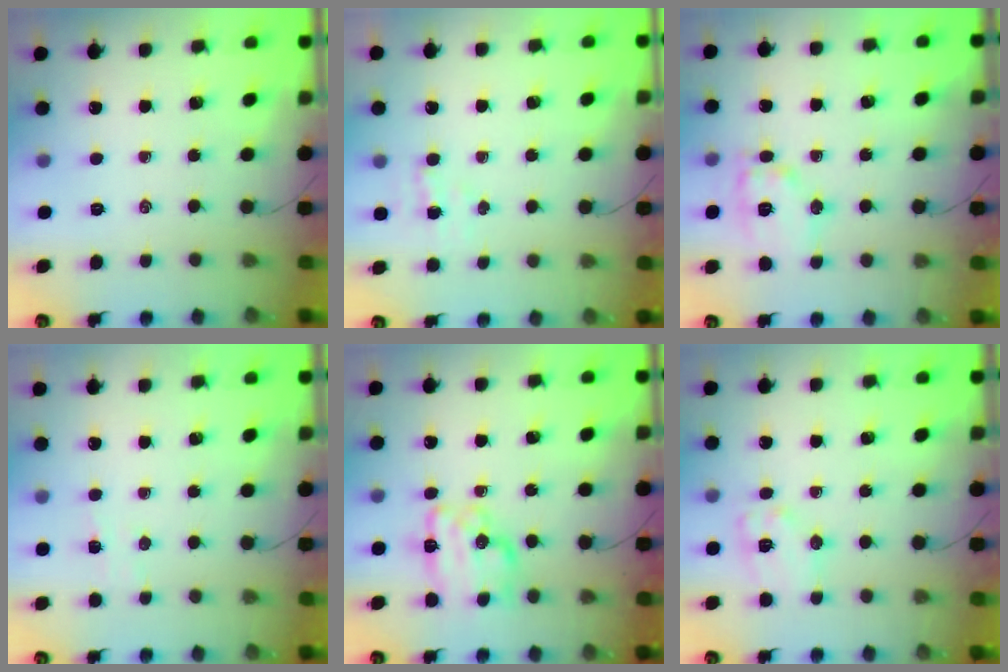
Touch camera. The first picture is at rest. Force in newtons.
{"total": 3.0, "press": 2.9, "slide": 0.9}
{"total": 10.8, "press": 10.7, "slide": 0.5}
{"total": 3.4, "press": 3.3, "slide": 0.9}
{"total": 13.1, "press": 13.1, "slide": 0.4}
{"total": 10.5, "press": 10.5, "slide": 0.4}